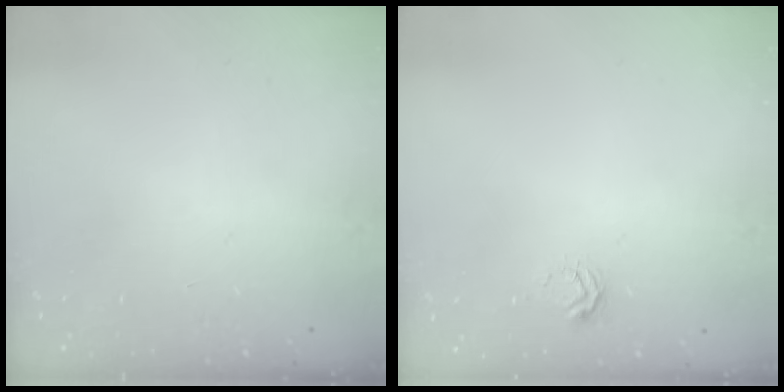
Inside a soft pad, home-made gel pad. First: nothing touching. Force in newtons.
{"total": 3.9, "press": 3.8, "slide": 0.6}